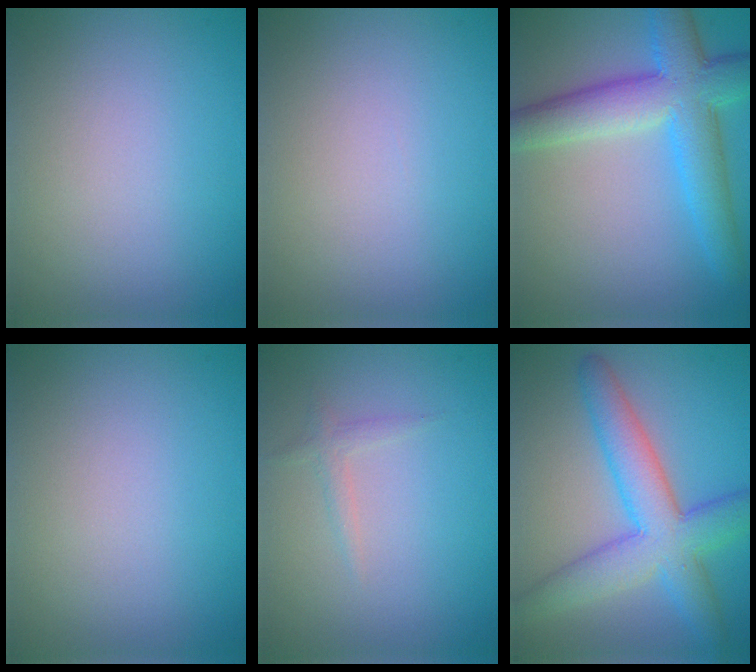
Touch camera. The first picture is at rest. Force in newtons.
{"total": 0.0}
{"total": 7.9, "press": 7.9, "slide": 0.2}
{"total": 0.0}
{"total": 1.0, "press": 1.0, "slide": 0.0}
{"total": 7.2, "press": 7.2, "slide": 0.3}